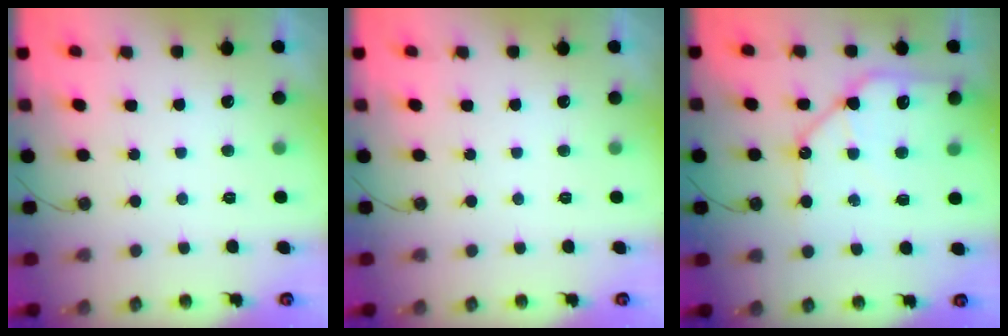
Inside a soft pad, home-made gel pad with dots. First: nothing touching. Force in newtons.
{"total": 0.0}
{"total": 12.3, "press": 12.2, "slide": 1.6}